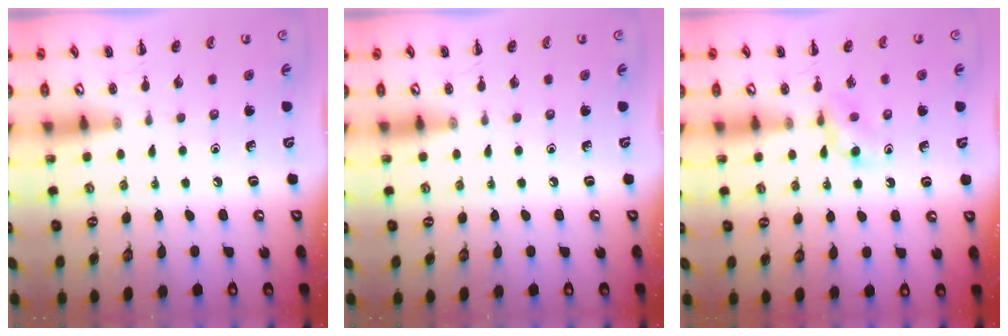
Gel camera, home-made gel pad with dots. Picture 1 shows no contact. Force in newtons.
{"total": 0.0}
{"total": 3.9, "press": 3.5, "slide": 1.6}